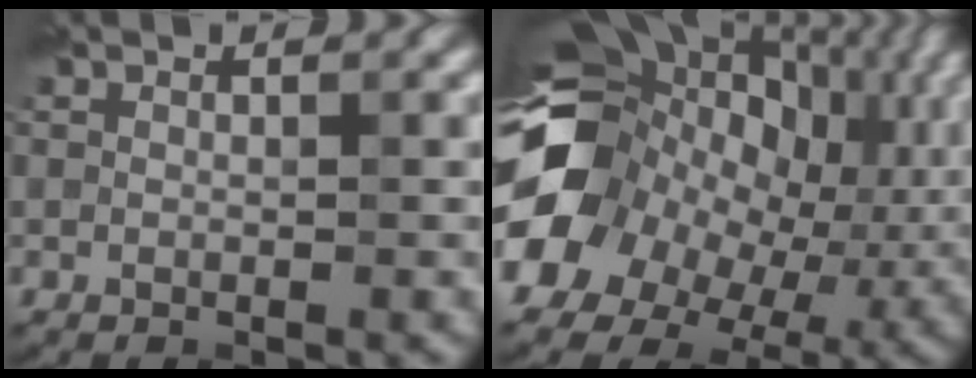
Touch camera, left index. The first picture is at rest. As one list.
[{"total": 19.0, "force": [0.5, 14.7, 12.1], "torque": [-0.236, -0.016, 0.031]}]